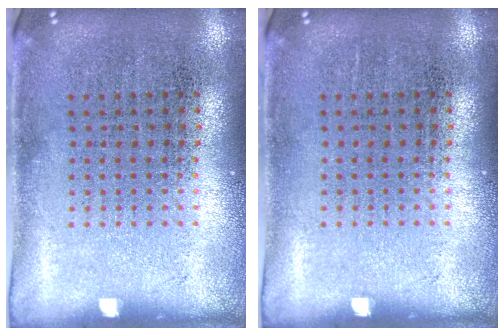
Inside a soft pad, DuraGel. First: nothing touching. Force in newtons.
{"total": 0.0}